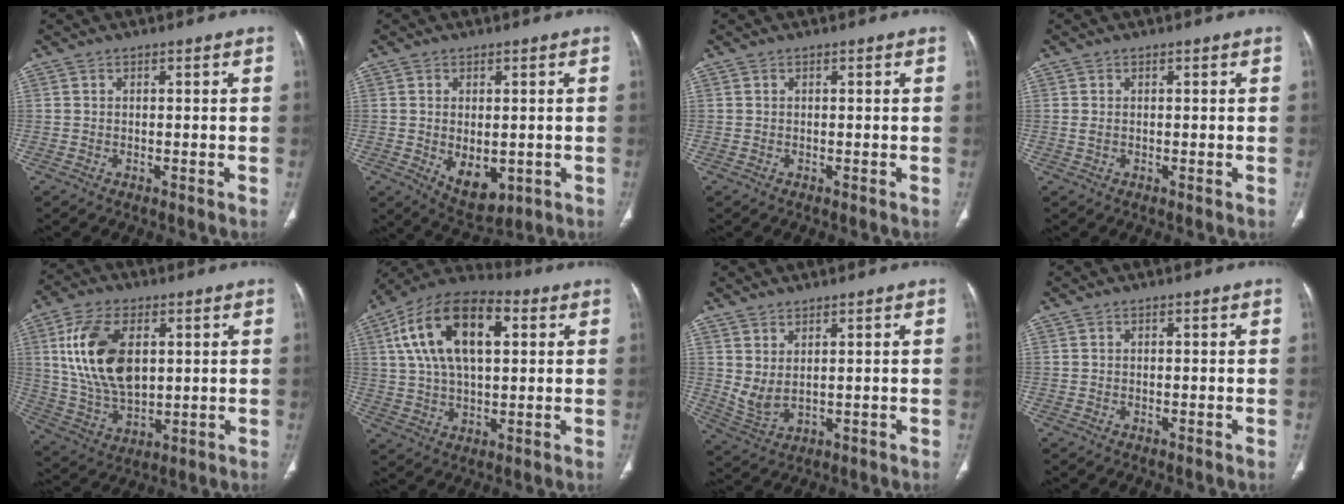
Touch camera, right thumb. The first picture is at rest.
{"total": 7.8, "force": [-1.4, 4.6, 6.1], "torque": [-0.078, -0.011, -0.003]}
{"total": 0.0}
{"total": 1.0, "force": [0.0, 0.5, 0.8], "torque": [-0.022, -0.003, 0.003]}
{"total": 16.6, "force": [3.9, 9.7, 12.9], "torque": [-0.236, -0.012, 0.083]}
{"total": 19.0, "force": [5.5, 9.9, 15.2], "torque": [-0.261, 0.015, 0.089]}
{"total": 4.8, "force": [2.0, 1.9, 3.9], "torque": [-0.083, -0.017, 0.053]}
{"total": 0.0}